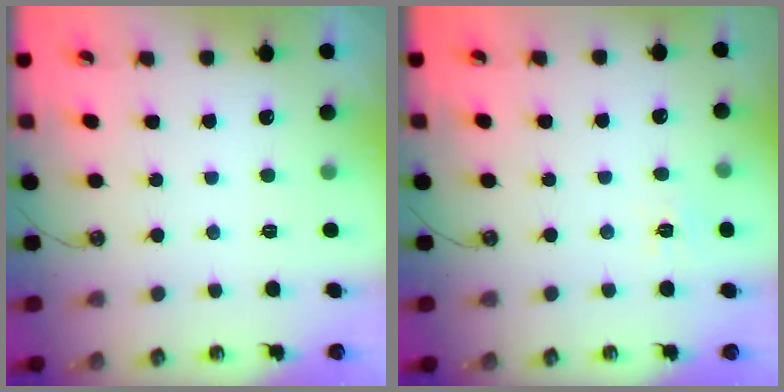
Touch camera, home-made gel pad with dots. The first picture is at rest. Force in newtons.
{"total": 6.3, "press": 6.3, "slide": 0.6}